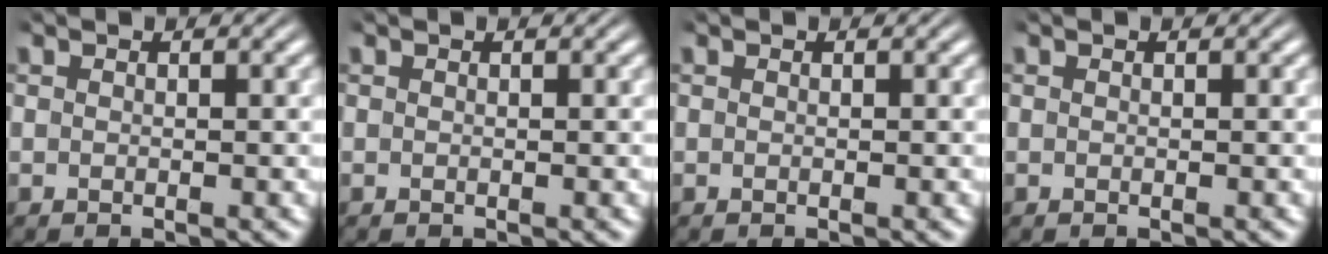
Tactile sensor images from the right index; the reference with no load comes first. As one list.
[{"total": 0.0}, {"total": 0.0}, {"total": 0.0}]